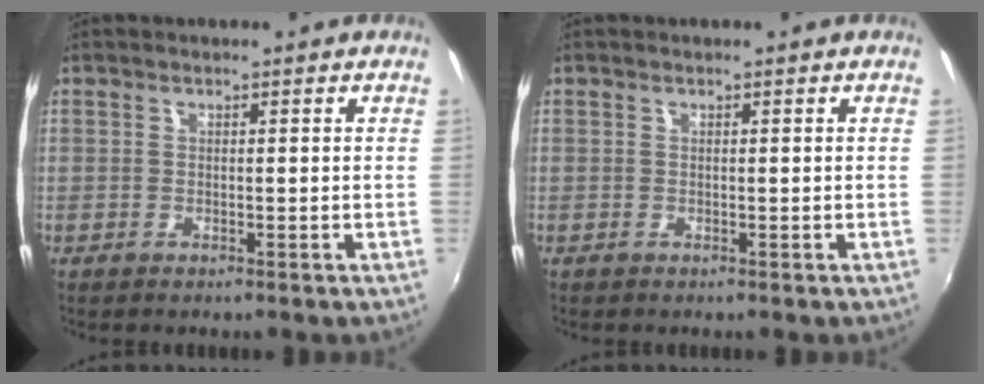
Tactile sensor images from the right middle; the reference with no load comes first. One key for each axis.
{"total": 0.0}